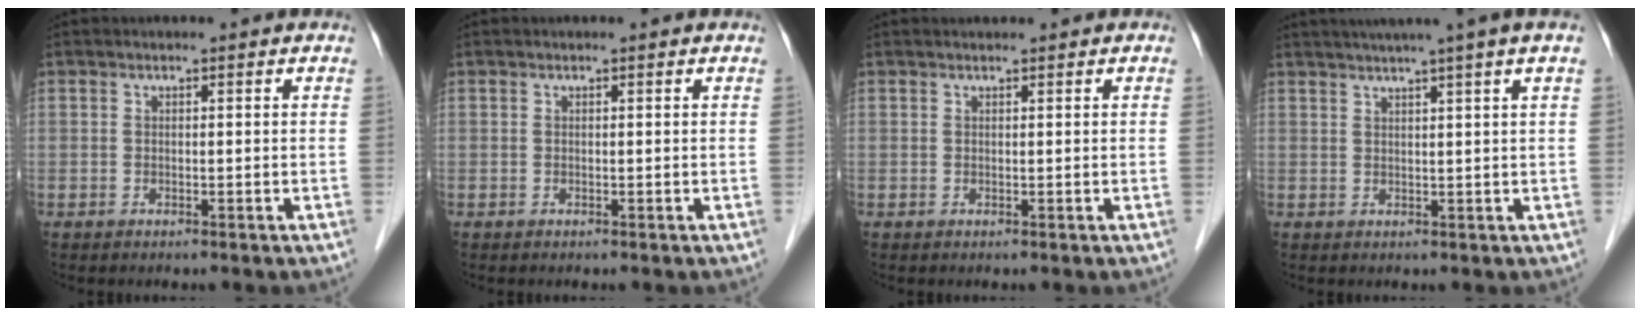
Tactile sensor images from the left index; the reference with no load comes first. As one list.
[{"total": 0.0}, {"total": 0.8, "force": [0.8, 0.2, 0.3], "torque": [-0.010, 0.011, 0.013]}, {"total": 8.0, "force": [5.8, -1.7, 5.2], "torque": [-0.072, 0.024, 0.071]}]